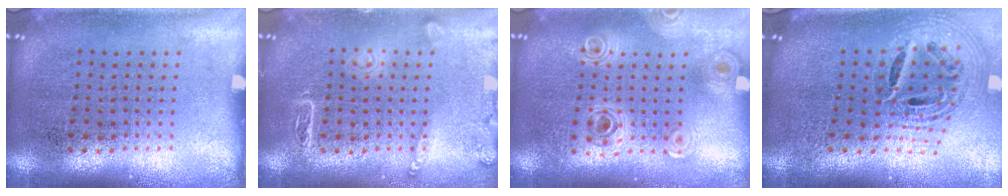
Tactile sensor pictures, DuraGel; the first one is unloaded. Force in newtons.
{"total": 2.3, "press": 2.2, "slide": 0.3}
{"total": 0.8, "press": 0.8, "slide": 0.1}
{"total": 1.9, "press": 1.4, "slide": 1.2}